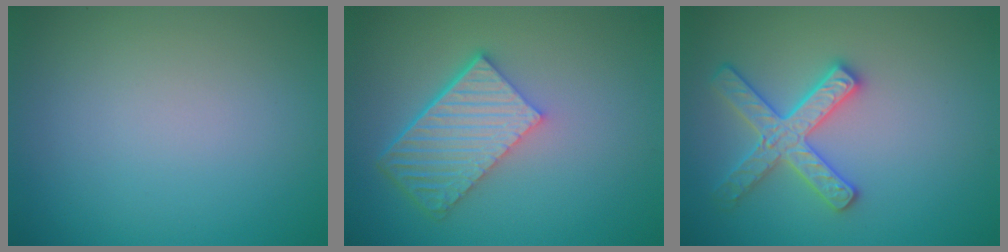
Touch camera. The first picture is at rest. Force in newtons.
{"total": 6.3, "press": 4.5, "slide": 4.4}
{"total": 3.6, "press": 3.5, "slide": 1.0}